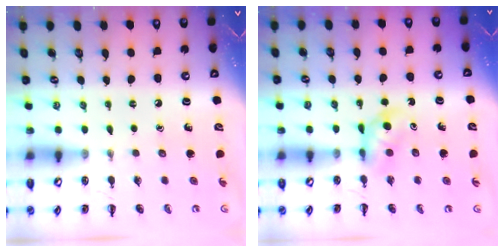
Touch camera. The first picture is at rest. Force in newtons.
{"total": 3.8, "press": 3.5, "slide": 1.4}